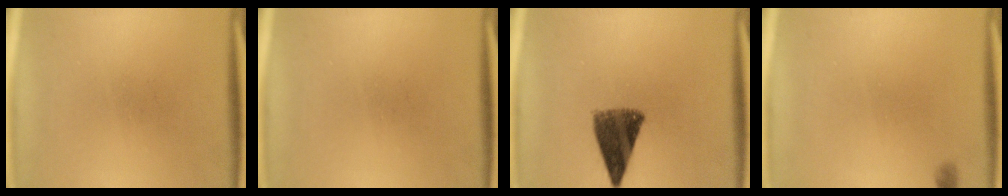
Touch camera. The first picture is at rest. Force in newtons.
{"total": 0.0}
{"total": 9.2}
{"total": 0.7}